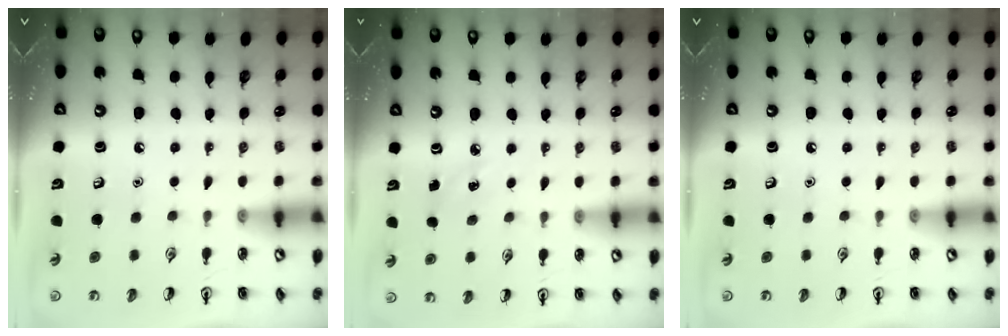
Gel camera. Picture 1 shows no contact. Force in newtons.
{"total": 3.2, "press": 3.0, "slide": 1.1}
{"total": 0.0}